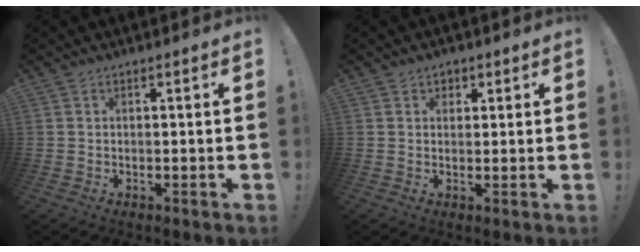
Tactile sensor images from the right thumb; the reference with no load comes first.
{"total": 2.1, "force": [1.0, 1.9, 0.3], "torque": [0.005, -0.003, 0.014]}